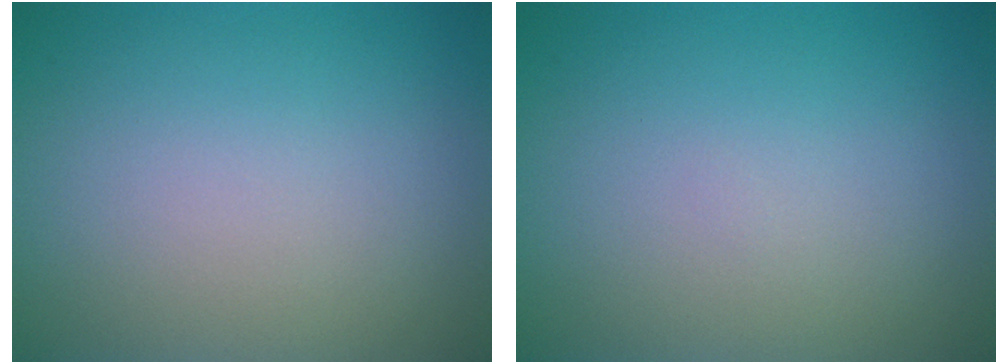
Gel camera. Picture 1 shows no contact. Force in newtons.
{"total": 0.0}